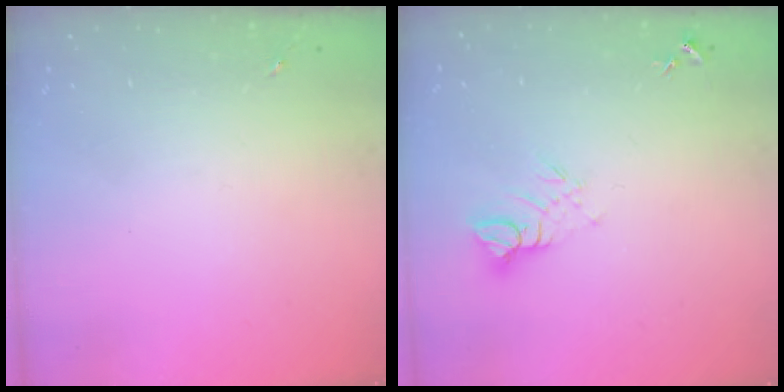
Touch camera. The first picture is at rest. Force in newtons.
{"total": 6.6, "press": 6.6, "slide": 0.5}